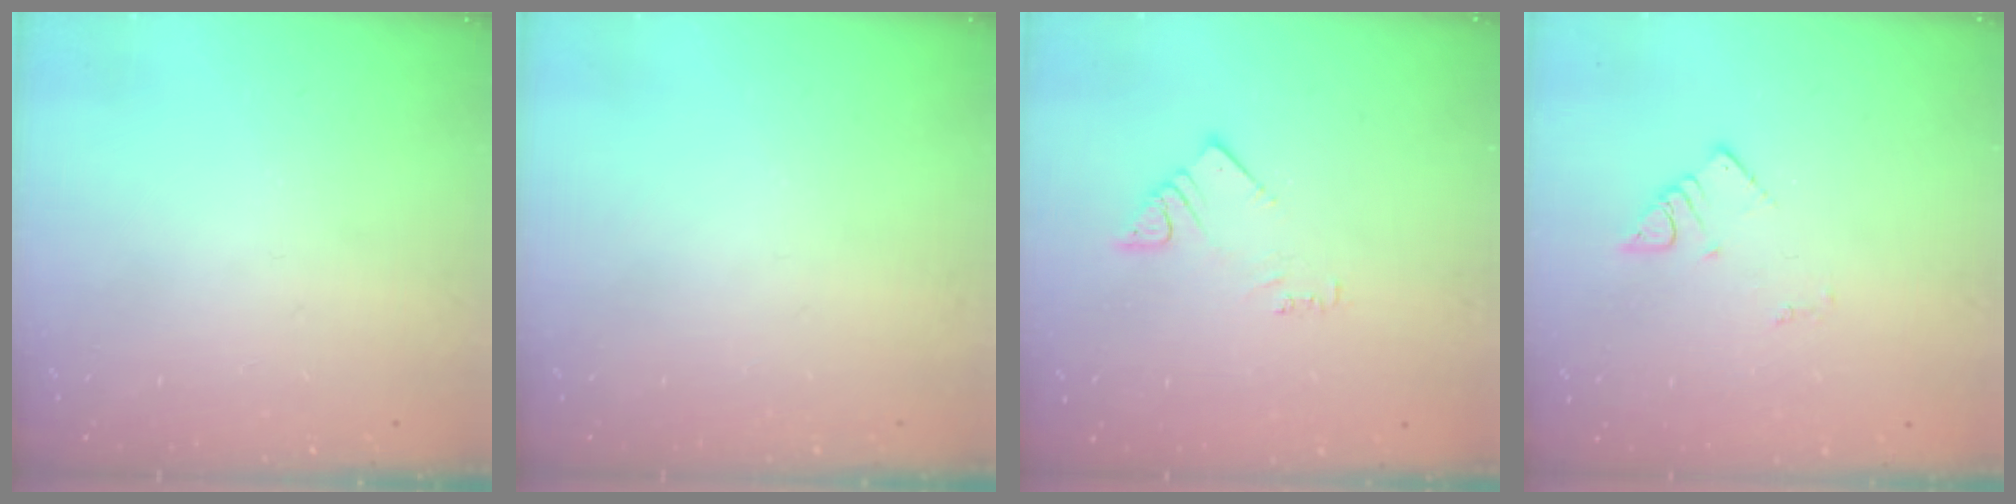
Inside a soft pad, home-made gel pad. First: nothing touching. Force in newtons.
{"total": 0.0}
{"total": 3.3, "press": 3.2, "slide": 0.6}
{"total": 2.7, "press": 2.7, "slide": 0.4}